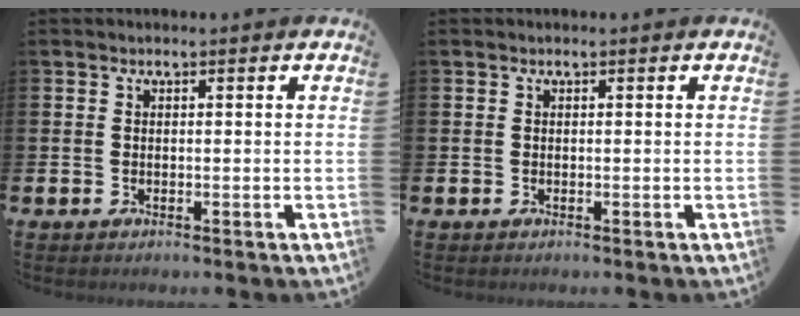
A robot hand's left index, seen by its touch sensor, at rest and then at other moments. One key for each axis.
{"total": 0.0}